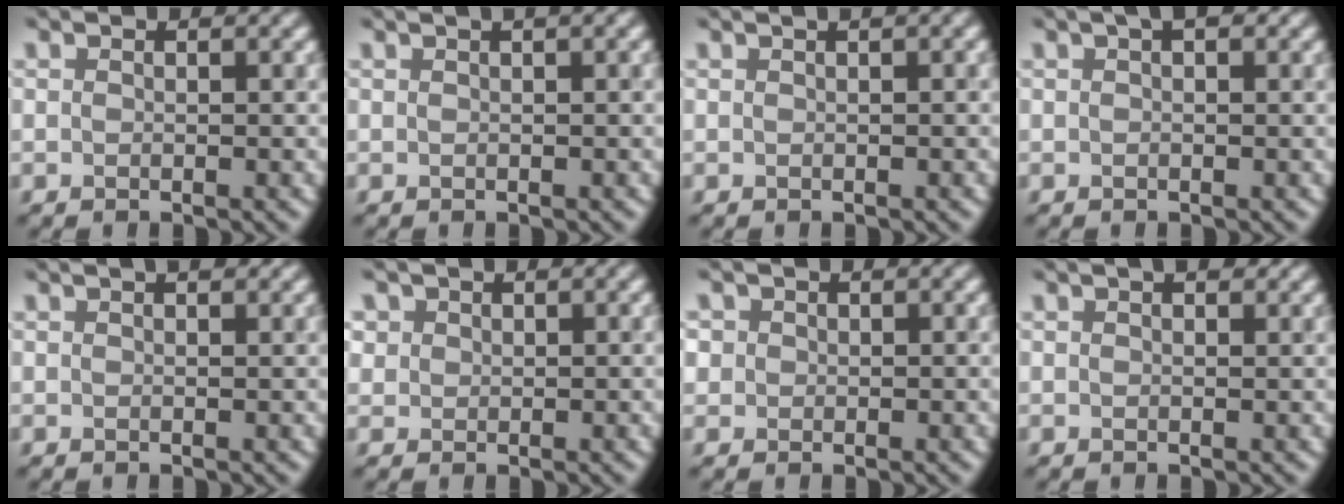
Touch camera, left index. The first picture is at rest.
{"total": 2.9, "force": [1.5, 1.1, 2.2], "torque": [-0.015, 0.008, 0.007]}
{"total": 2.9, "force": [1.4, 1.3, 2.3], "torque": [-0.013, 0.015, 0.007]}
{"total": 1.6, "force": [0.9, 0.5, 1.2], "torque": [-0.013, 0.005, 0.014]}
{"total": 2.1, "force": [1.5, 0.7, 1.3], "torque": [-0.007, 0.001, 0.007]}
{"total": 1.6, "force": [0.7, 1.3, 0.3], "torque": [-0.007, -0.004, 0.019]}
{"total": 1.2, "force": [0.4, 1.1, 0.2], "torque": [0.002, 0.000, 0.002]}
{"total": 1.6, "force": [1.2, 0.5, 0.9], "torque": [-0.011, -0.001, 0.014]}